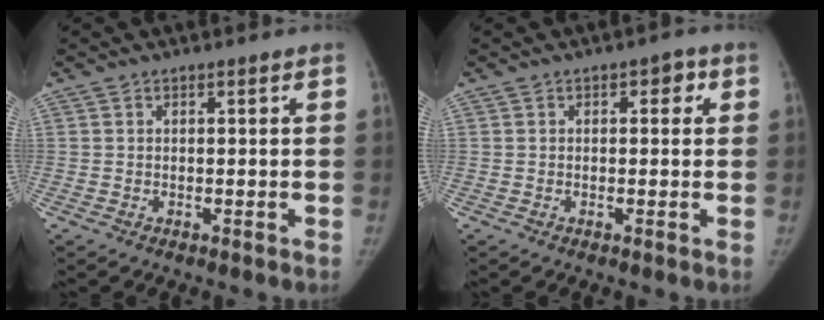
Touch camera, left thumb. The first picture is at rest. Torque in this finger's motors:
{"motor_torque": [-0.23, 0.13, 0.00, 0.40, -0.01]}